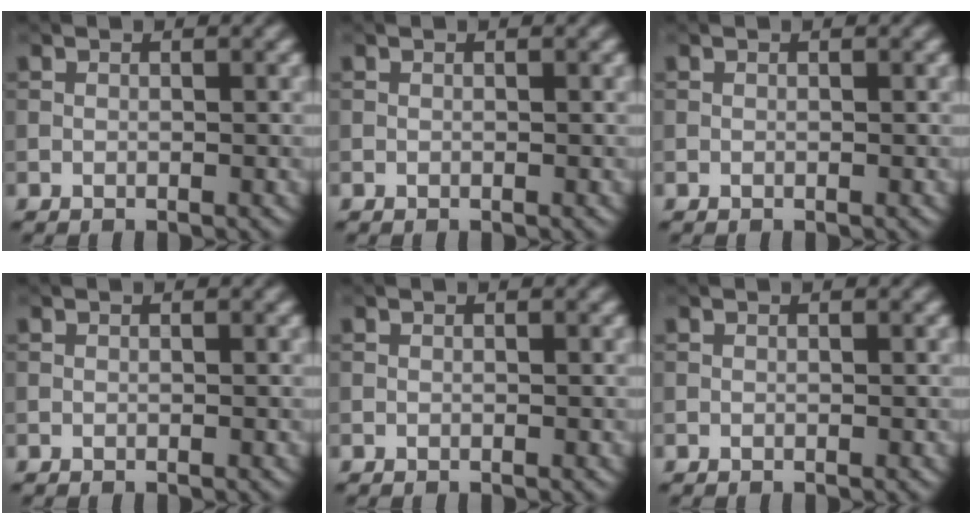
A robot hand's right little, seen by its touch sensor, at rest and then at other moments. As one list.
[{"total": 0.0}, {"total": 0.0}, {"total": 0.0}, {"total": 0.0}, {"total": 0.0}]